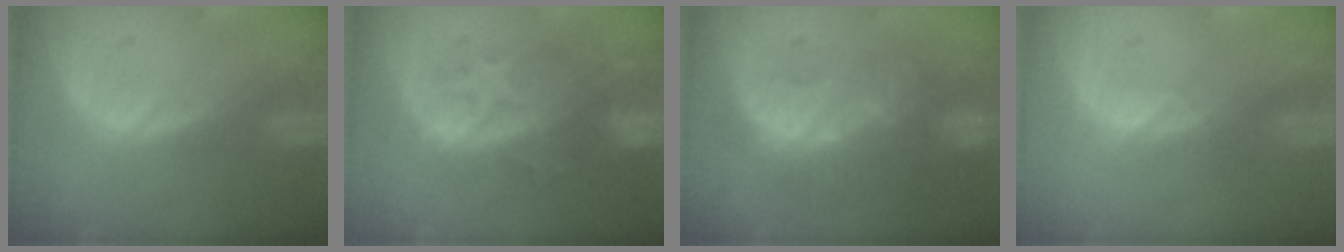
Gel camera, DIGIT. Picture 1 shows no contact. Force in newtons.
{"total": 10.3, "press": 8.9, "slide": 5.1}
{"total": 9.1, "press": 8.7, "slide": 2.7}
{"total": 0.7, "press": 0.7, "slide": 0.2}